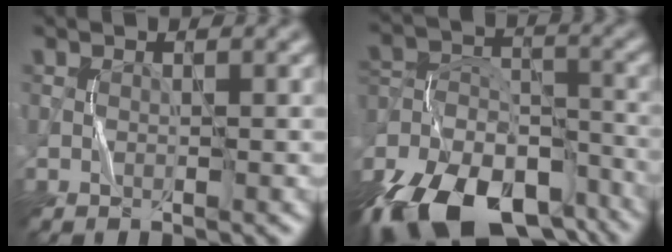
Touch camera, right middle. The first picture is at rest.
{"total": 16.2, "force": [-12.2, 8.0, 7.1], "torque": [-0.155, -0.007, -0.197]}